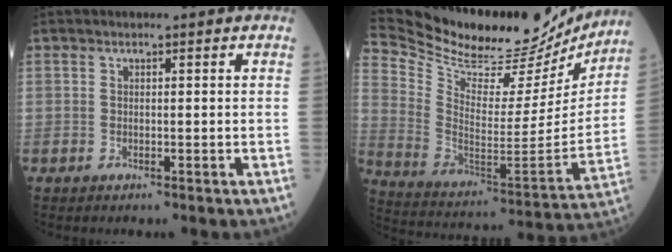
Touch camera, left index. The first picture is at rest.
{"total": 29.5, "force": [26.4, 6.9, 11.2], "torque": [-0.212, -0.049, 0.385]}